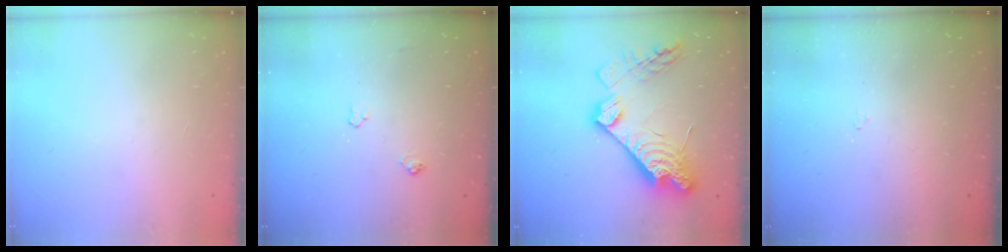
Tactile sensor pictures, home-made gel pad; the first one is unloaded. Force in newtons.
{"total": 5.0, "press": 5.0, "slide": 0.6}
{"total": 20.4, "press": 20.3, "slide": 1.8}
{"total": 2.9, "press": 2.9, "slide": 0.5}